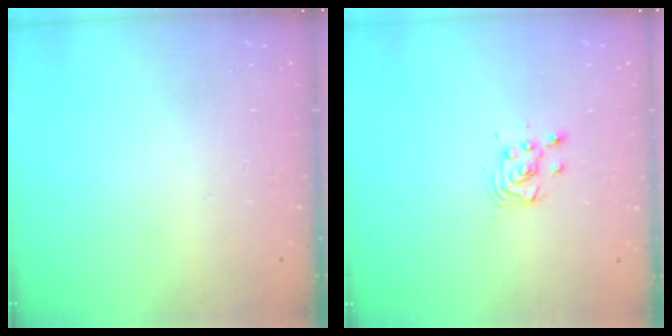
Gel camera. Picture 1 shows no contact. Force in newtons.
{"total": 3.7, "press": 3.7, "slide": 0.3}